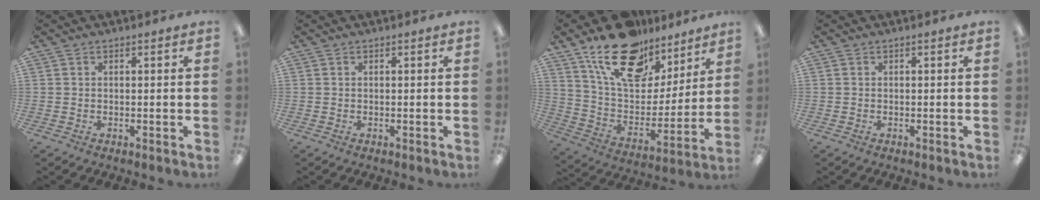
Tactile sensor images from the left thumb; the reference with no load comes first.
{"total": 0.0}
{"total": 21.5, "force": [14.8, 11.4, 10.6], "torque": [-0.180, -0.080, 0.264]}
{"total": 0.0}